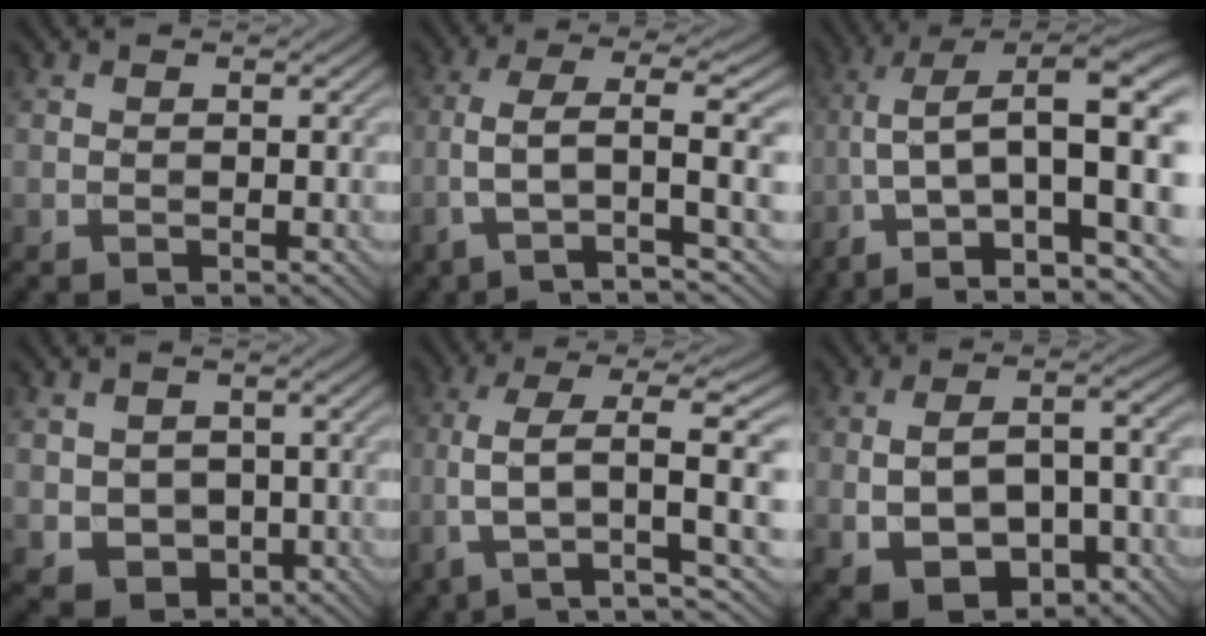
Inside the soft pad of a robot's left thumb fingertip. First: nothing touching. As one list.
[{"total": 7.1, "force": [-1.4, 1.2, 6.9], "torque": [-0.128, 0.019, -0.039]}, {"total": 16.2, "force": [-1.2, 7.6, 14.3], "torque": [-0.264, -0.005, -0.019]}, {"total": 4.5, "force": [-0.4, 4.1, 2.0], "torque": [-0.061, -0.019, -0.008]}, {"total": 9.9, "force": [-0.3, 2.9, 9.5], "torque": [-0.186, 0.008, -0.007]}, {"total": 9.8, "force": [-3.2, 5.4, 7.5], "torque": [-0.145, -0.012, -0.045]}]